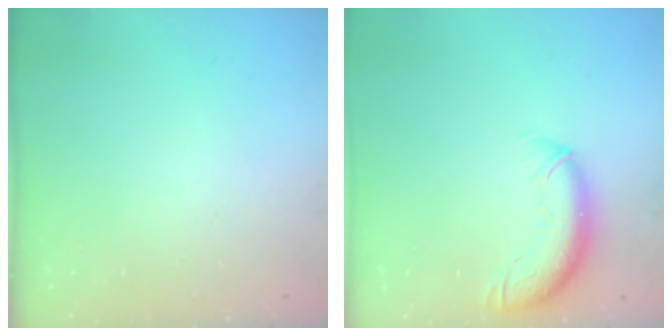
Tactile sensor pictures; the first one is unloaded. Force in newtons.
{"total": 11.5, "press": 11.2, "slide": 2.8}